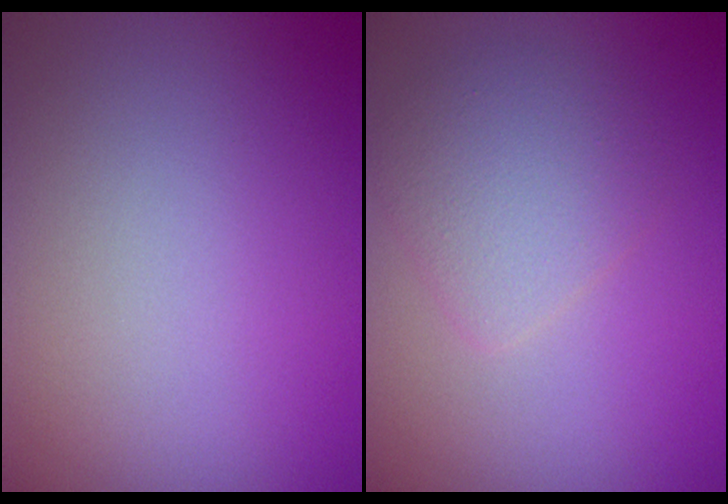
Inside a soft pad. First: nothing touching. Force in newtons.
{"total": 2.9, "press": 2.9, "slide": 0.0}